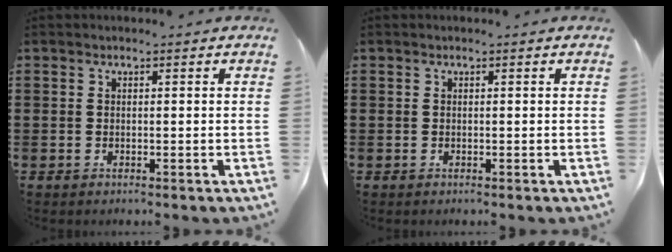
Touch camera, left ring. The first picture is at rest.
{"total": 0.0}